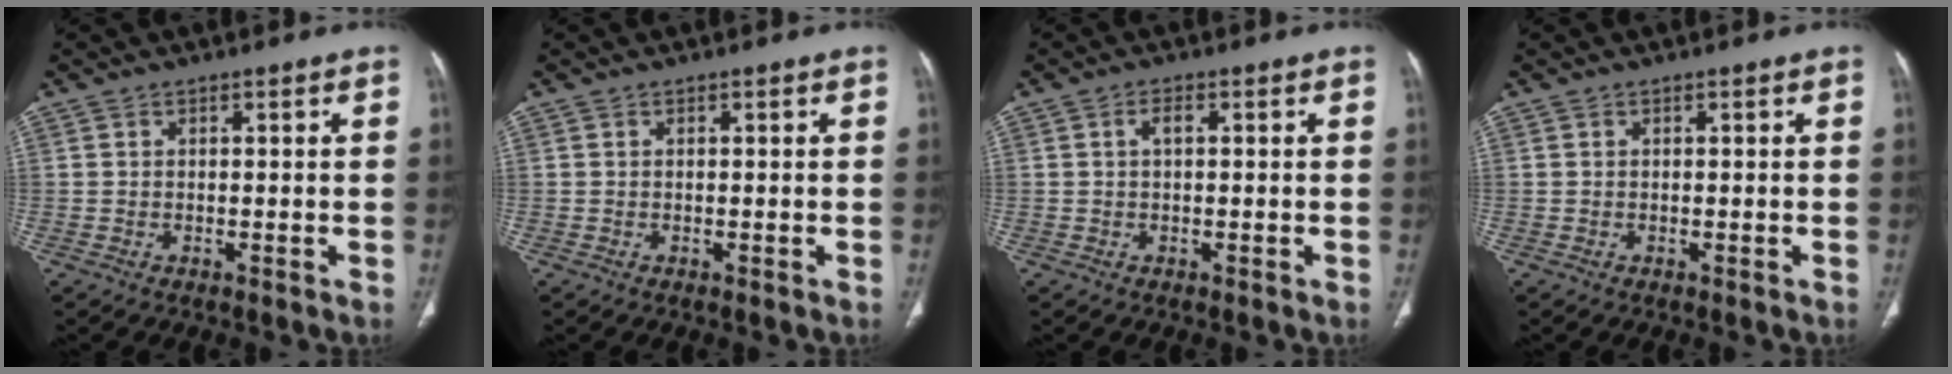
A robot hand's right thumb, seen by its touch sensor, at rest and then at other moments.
{"total": 0.0}
{"total": 2.0, "force": [0.5, 1.0, 1.7], "torque": [-0.034, 0.007, 0.010]}
{"total": 0.0}